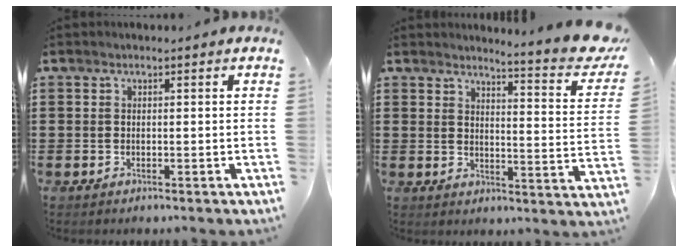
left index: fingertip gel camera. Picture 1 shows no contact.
{"total": 5.4, "force": [4.8, -0.5, 2.4], "torque": [-0.044, -0.048, 0.075]}